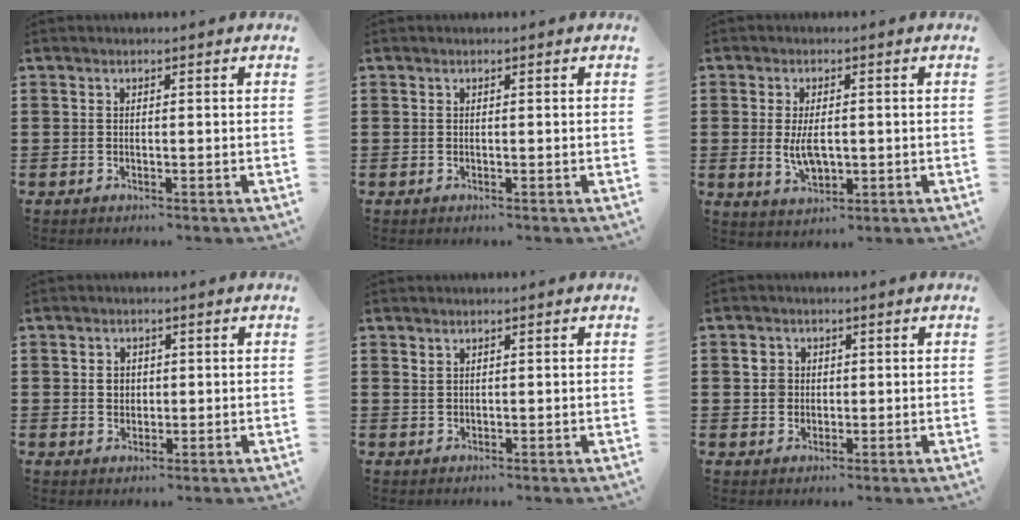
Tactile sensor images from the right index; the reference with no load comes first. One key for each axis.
{"total": 0.0}
{"total": 5.1, "fx": -0.2, "fy": 2.5, "fz": 4.4, "tx": -0.089, "ty": -0.004, "tz": -0.007}
{"total": 2.0, "fx": 0.3, "fy": 1.8, "fz": 1.0, "tx": -0.024, "ty": 0.010, "tz": 0.004}
{"total": 1.1, "fx": 0.9, "fy": 0.6, "fz": 0.3, "tx": -0.008, "ty": 0.003, "tz": 0.017}
{"total": 2.6, "fx": 0.4, "fy": 2.4, "fz": 0.8, "tx": -0.024, "ty": 0.011, "tz": 0.005}